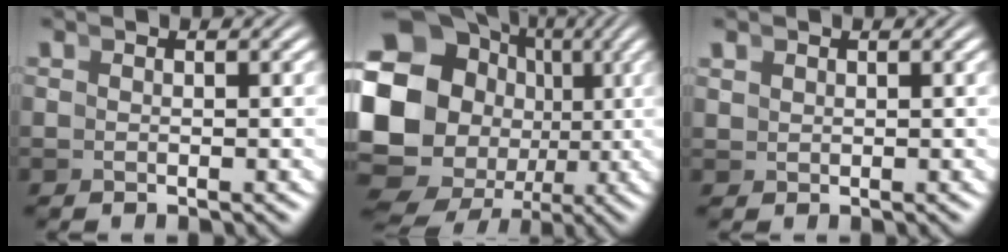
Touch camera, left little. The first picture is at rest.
{"total": 19.0, "force": [-1.2, 15.9, 10.4], "torque": [-0.230, -0.055, -0.011]}
{"total": 1.0, "force": [0.6, 0.8, 0.3], "torque": [-0.006, 0.001, 0.017]}